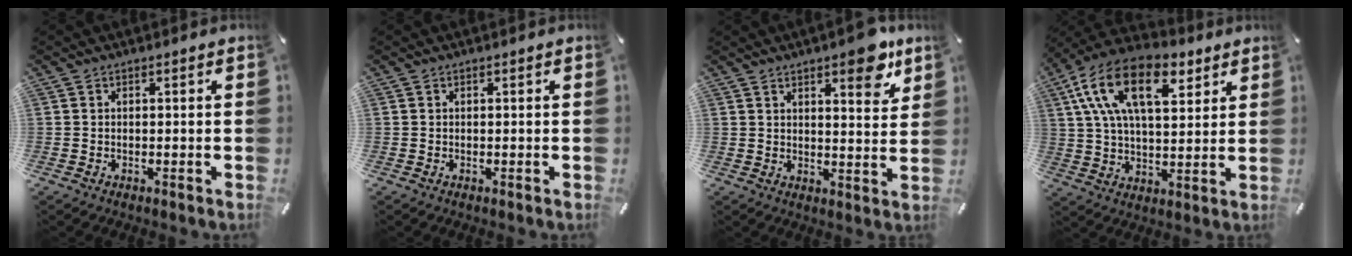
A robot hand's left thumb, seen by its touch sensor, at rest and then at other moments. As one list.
[{"total": 0.0}, {"total": 9.1, "force": [6.4, 2.8, 5.8], "torque": [-0.064, -0.040, 0.102]}, {"total": 18.1, "force": [8.6, 9.3, 12.9], "torque": [-0.259, -0.015, 0.146]}]